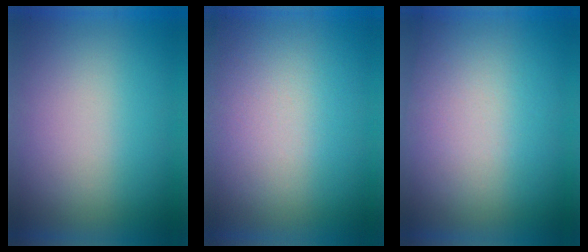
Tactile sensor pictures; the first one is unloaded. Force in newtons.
{"total": 2.7}
{"total": 2.8}